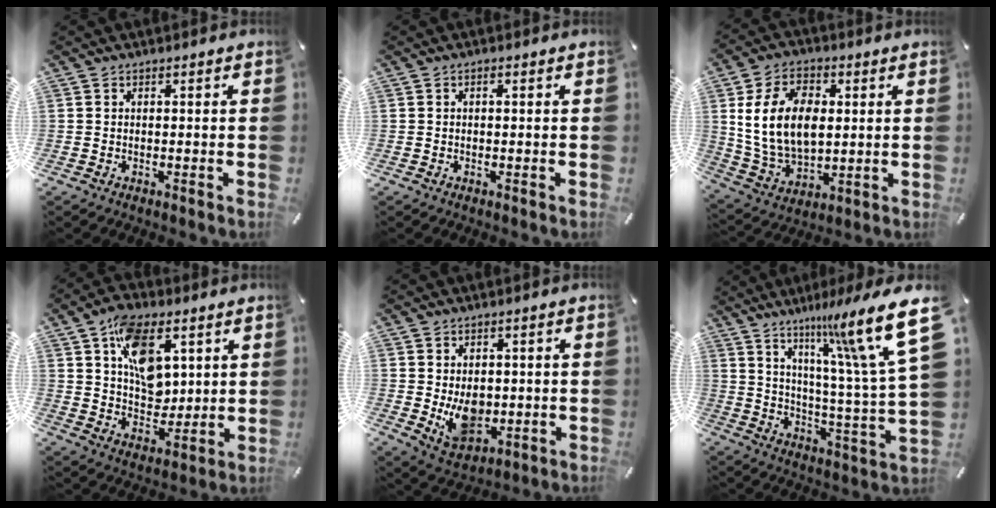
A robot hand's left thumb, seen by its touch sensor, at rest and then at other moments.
{"total": 0.8, "force": [0.1, 0.4, 0.6], "torque": [-0.012, 0.002, 0.000]}
{"total": 15.0, "force": [2.3, 10.7, 10.4], "torque": [-0.224, 0.009, 0.041]}
{"total": 14.3, "force": [5.5, 9.4, 9.2], "torque": [-0.145, -0.004, 0.104]}
{"total": 8.9, "force": [-0.6, 6.8, 5.8], "torque": [-0.079, -0.004, -0.006]}
{"total": 21.3, "force": [12.4, 3.6, 17.0], "torque": [-0.251, -0.083, 0.191]}